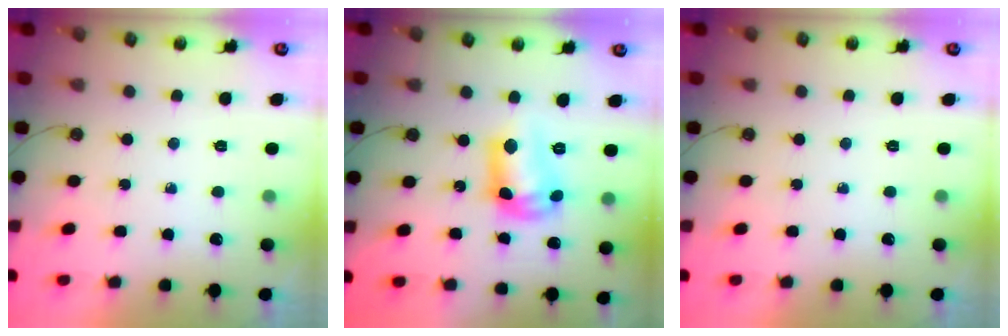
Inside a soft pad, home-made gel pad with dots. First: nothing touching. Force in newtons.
{"total": 13.0, "press": 12.9, "slide": 1.1}
{"total": 0.0}